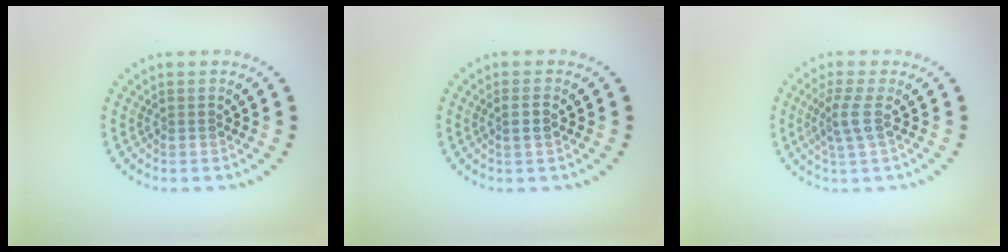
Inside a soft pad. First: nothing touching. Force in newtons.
{"total": 1.2, "press": 1.1, "slide": 0.5}
{"total": 2.2, "press": 1.5, "slide": 1.6}